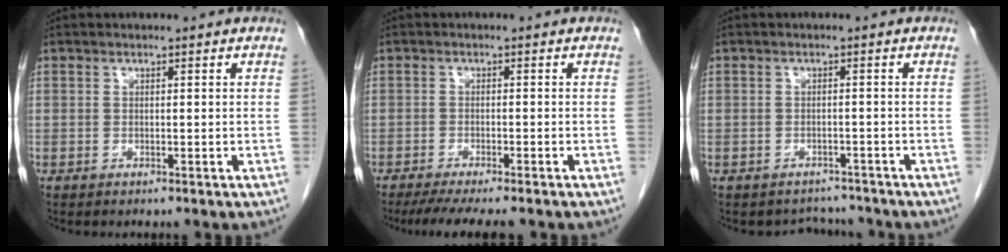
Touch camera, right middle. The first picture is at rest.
{"total": 8.0, "force": [-6.7, 0.7, 4.3], "torque": [-0.055, -0.012, -0.102]}
{"total": 3.2, "force": [-2.9, 1.3, -0.6], "torque": [0.007, 0.014, -0.039]}